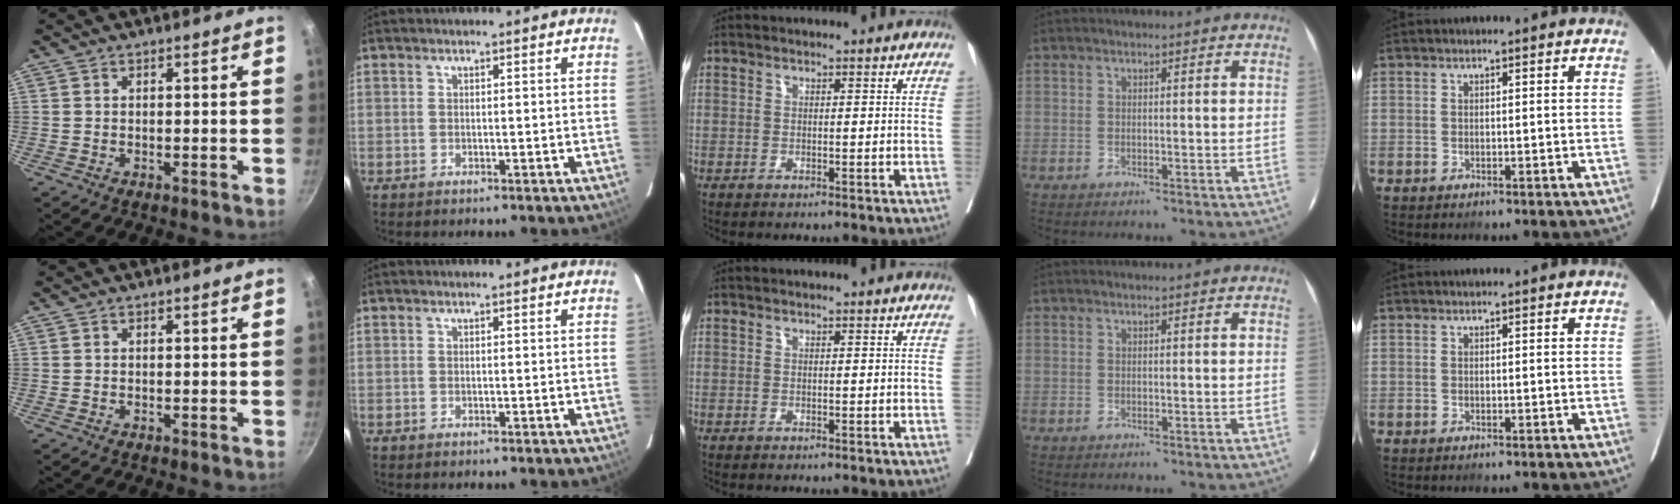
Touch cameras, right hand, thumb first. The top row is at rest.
{}